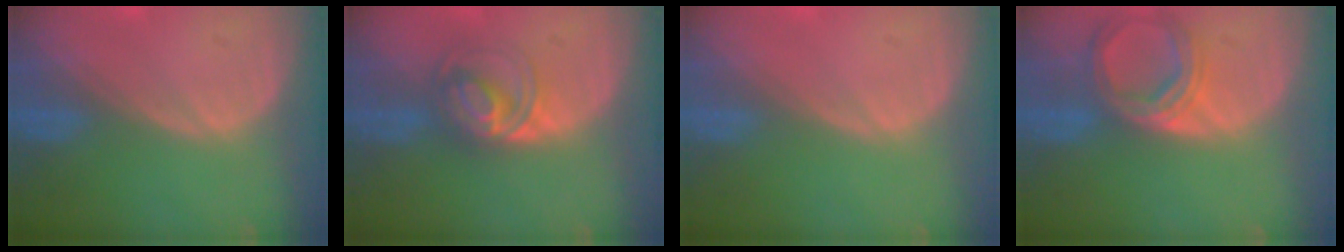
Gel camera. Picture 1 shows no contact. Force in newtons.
{"total": 6.2, "press": 5.6, "slide": 2.6}
{"total": 0.0}
{"total": 6.9, "press": 6.4, "slide": 2.7}